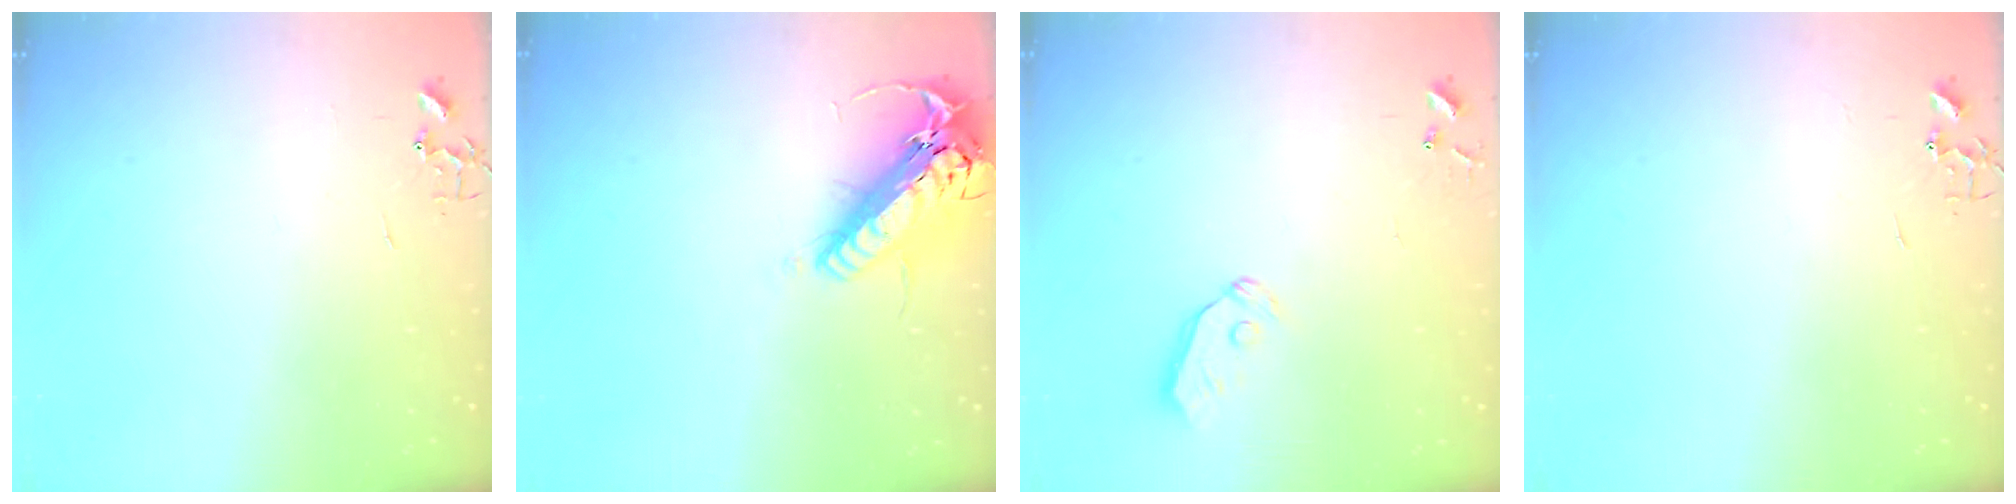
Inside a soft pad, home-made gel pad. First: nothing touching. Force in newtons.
{"total": 19.5, "press": 19.1, "slide": 3.7}
{"total": 5.3, "press": 5.3, "slide": 0.4}
{"total": 0.0}